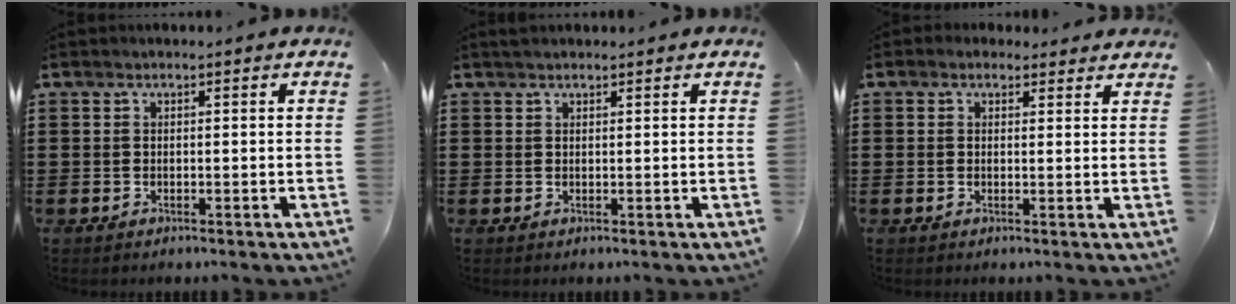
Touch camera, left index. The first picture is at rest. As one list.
[{"total": 0.9, "force": [0.9, 0.2, 0.3], "torque": [-0.005, 0.001, 0.017]}, {"total": 1.5, "force": [1.3, 0.8, 0.2], "torque": [-0.008, 0.007, 0.024]}]